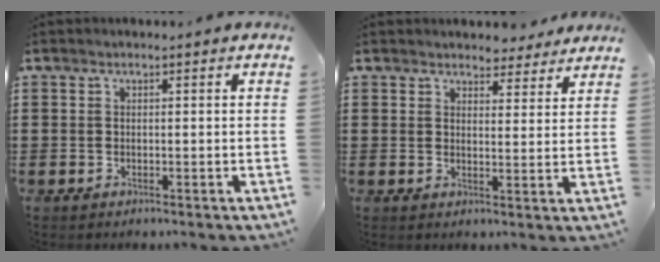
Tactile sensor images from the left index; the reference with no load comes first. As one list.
[{"total": 3.7, "force": [3.6, 0.9, 0.1], "torque": [-0.007, -0.014, 0.065]}]